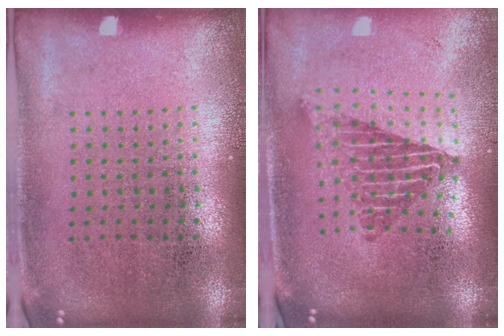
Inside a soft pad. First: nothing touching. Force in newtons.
{"total": 2.1, "press": 1.5, "slide": 1.4}